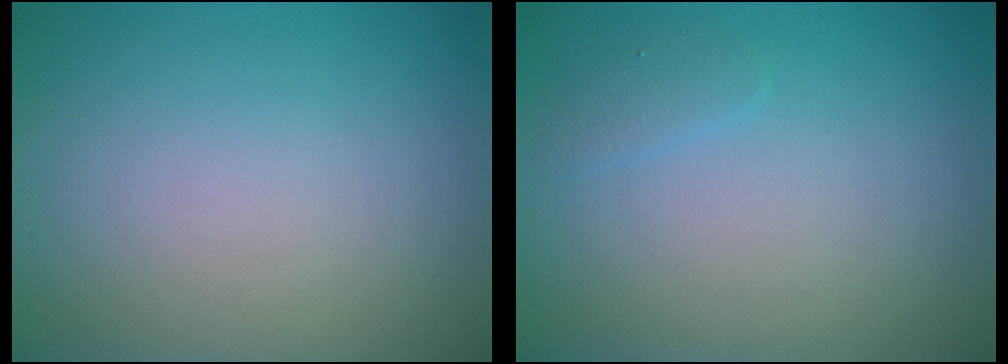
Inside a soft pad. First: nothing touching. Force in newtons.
{"total": 0.8, "press": 0.8, "slide": 0.1}